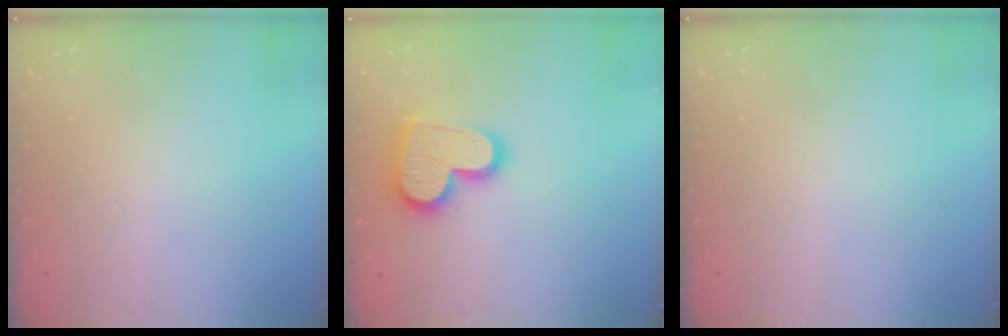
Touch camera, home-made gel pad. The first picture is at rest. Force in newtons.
{"total": 16.9, "press": 16.9, "slide": 1.5}
{"total": 0.0}